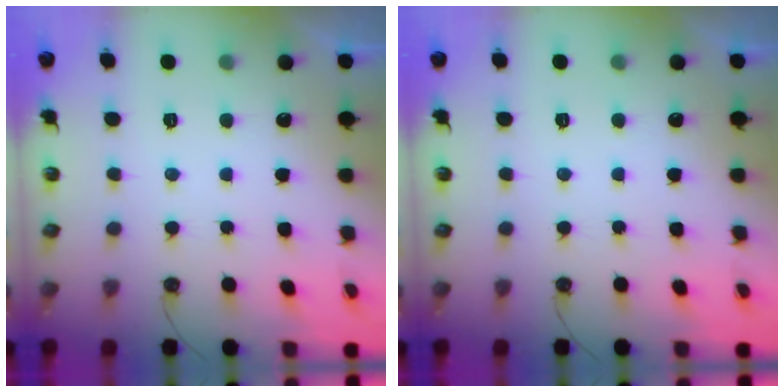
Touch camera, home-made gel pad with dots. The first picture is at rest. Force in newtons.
{"total": 0.0}